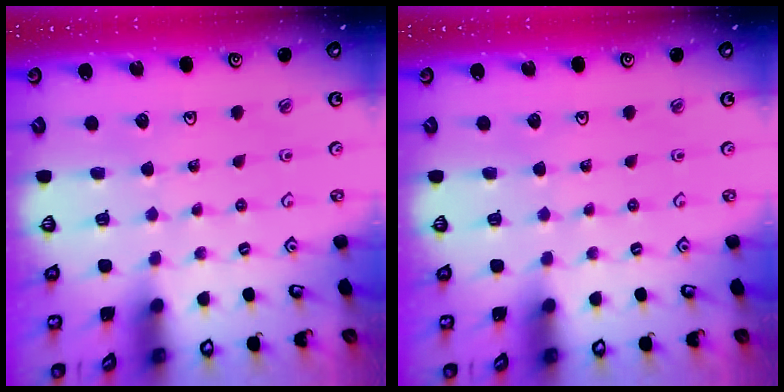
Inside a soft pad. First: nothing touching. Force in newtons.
{"total": 0.0}